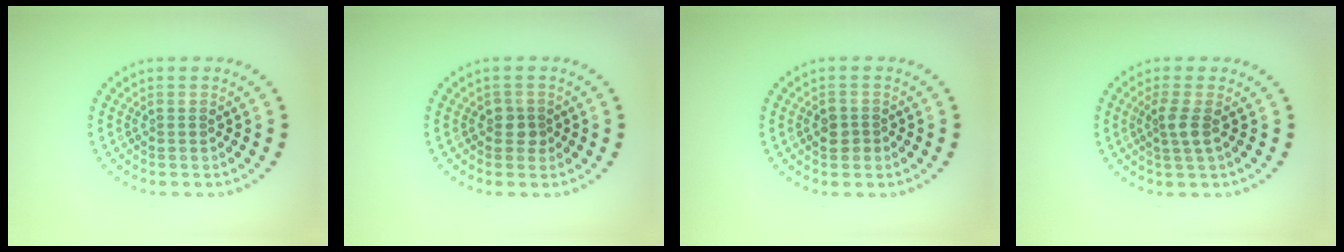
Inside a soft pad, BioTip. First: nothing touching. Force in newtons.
{"total": 1.5, "press": 1.2, "slide": 0.8}
{"total": 1.7, "press": 1.6, "slide": 0.6}
{"total": 1.8, "press": 1.4, "slide": 1.0}